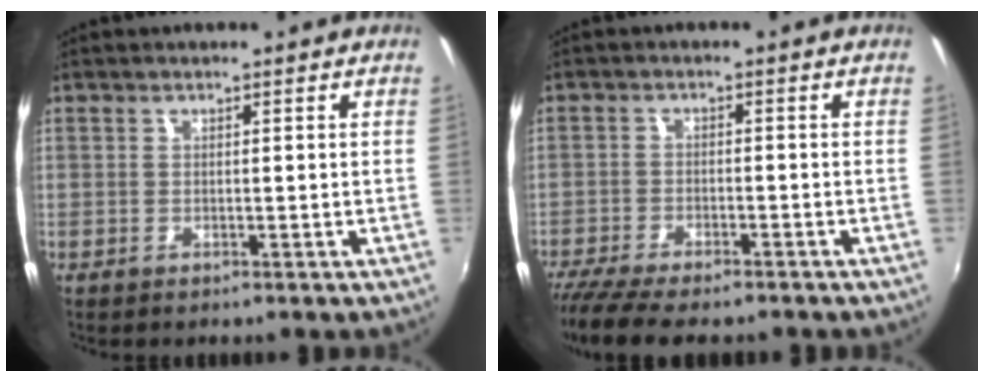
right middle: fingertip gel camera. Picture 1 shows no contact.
{"total": 10.5, "force": [-8.9, 2.0, 5.2], "torque": [-0.123, -0.039, -0.151]}